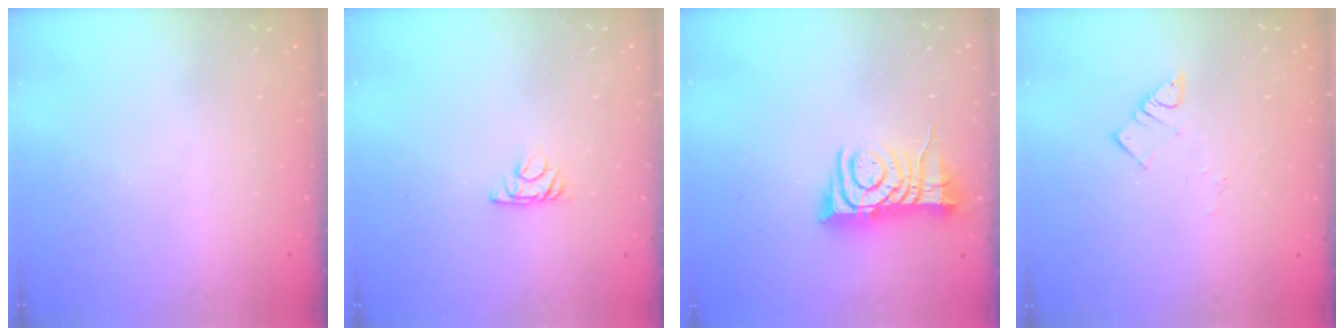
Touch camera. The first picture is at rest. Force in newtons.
{"total": 4.3, "press": 4.3, "slide": 0.7}
{"total": 9.1, "press": 9.1, "slide": 1.2}
{"total": 3.6, "press": 3.6, "slide": 0.3}